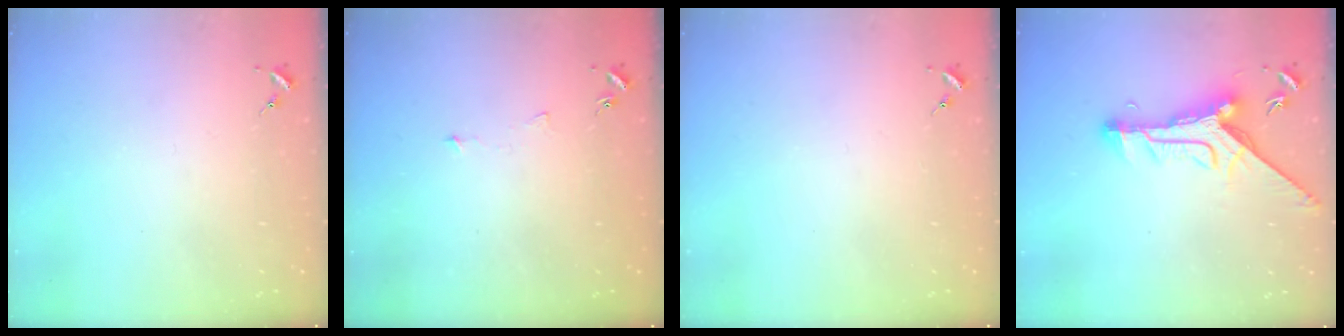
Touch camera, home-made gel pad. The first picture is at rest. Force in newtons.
{"total": 3.4, "press": 3.4, "slide": 0.4}
{"total": 0.0}
{"total": 11.9, "press": 11.8, "slide": 1.7}